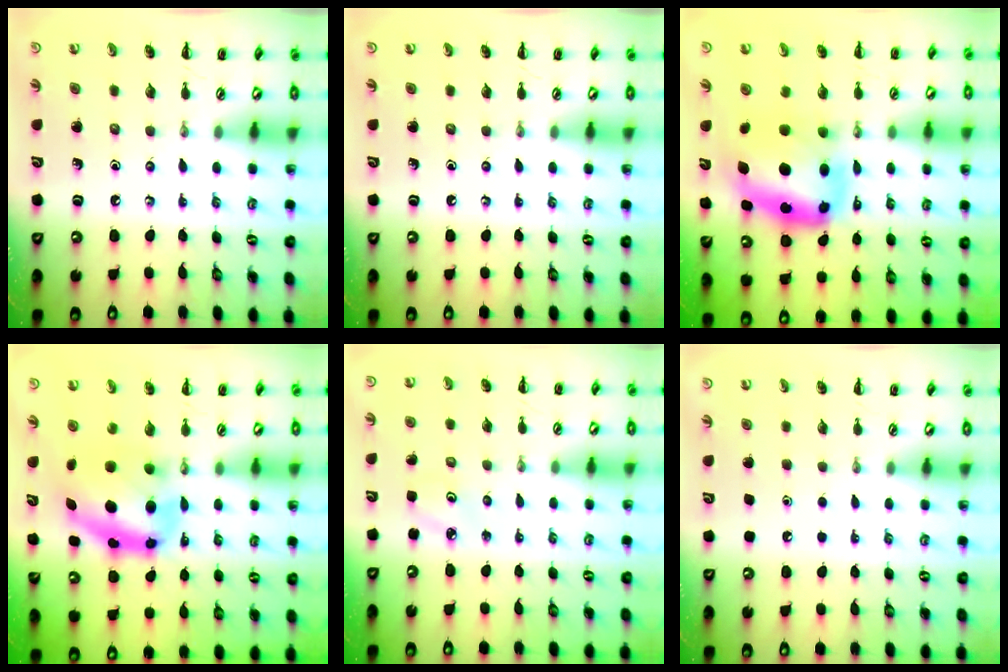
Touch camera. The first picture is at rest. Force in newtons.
{"total": 0.0}
{"total": 12.0, "press": 11.6, "slide": 3.2}
{"total": 9.6, "press": 9.3, "slide": 2.3}
{"total": 2.5, "press": 2.4, "slide": 0.7}
{"total": 1.8, "press": 1.8, "slide": 0.1}